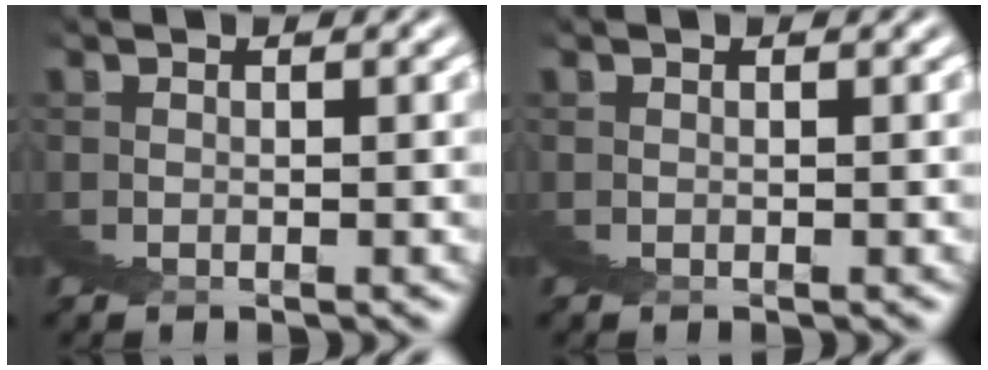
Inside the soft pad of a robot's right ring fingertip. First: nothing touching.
{"total": 0.0}